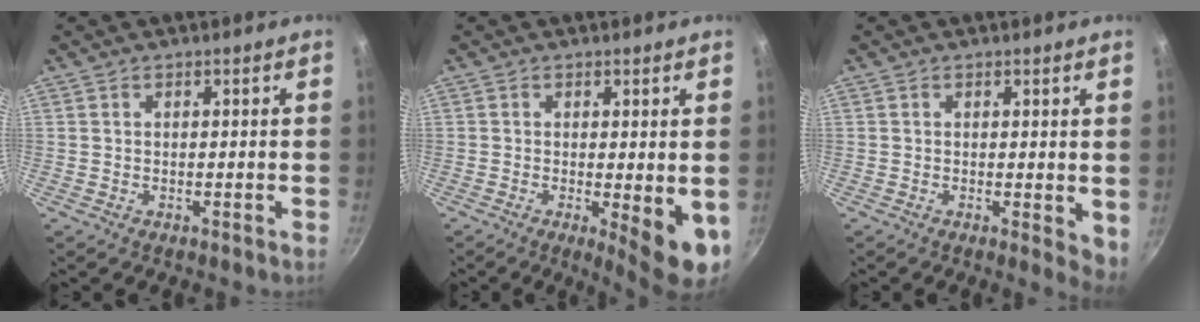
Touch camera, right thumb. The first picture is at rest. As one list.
[{"total": 8.0, "force": [-1.2, 2.1, 7.6], "torque": [-0.087, -0.009, -0.008]}, {"total": 3.8, "force": [0.2, 1.6, 3.4], "torque": [-0.039, -0.010, 0.003]}]